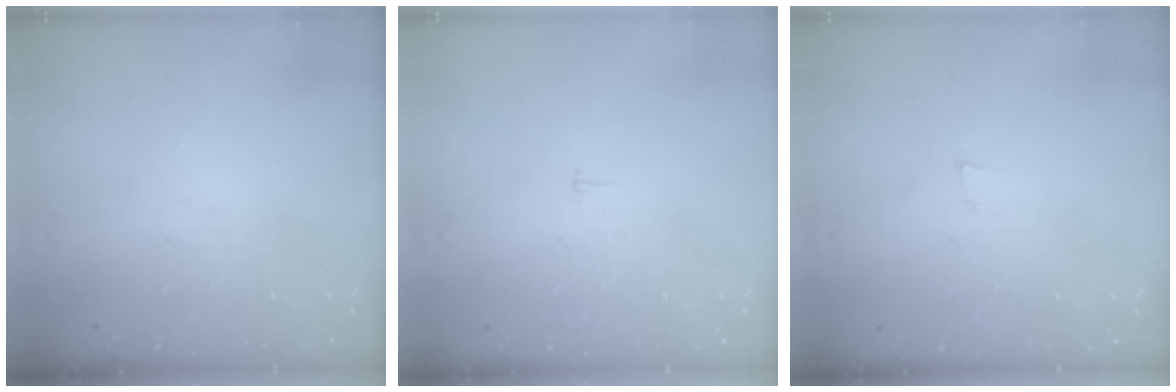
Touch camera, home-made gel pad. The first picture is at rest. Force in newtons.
{"total": 1.8, "press": 1.8, "slide": 0.1}
{"total": 3.4, "press": 2.2, "slide": 2.6}